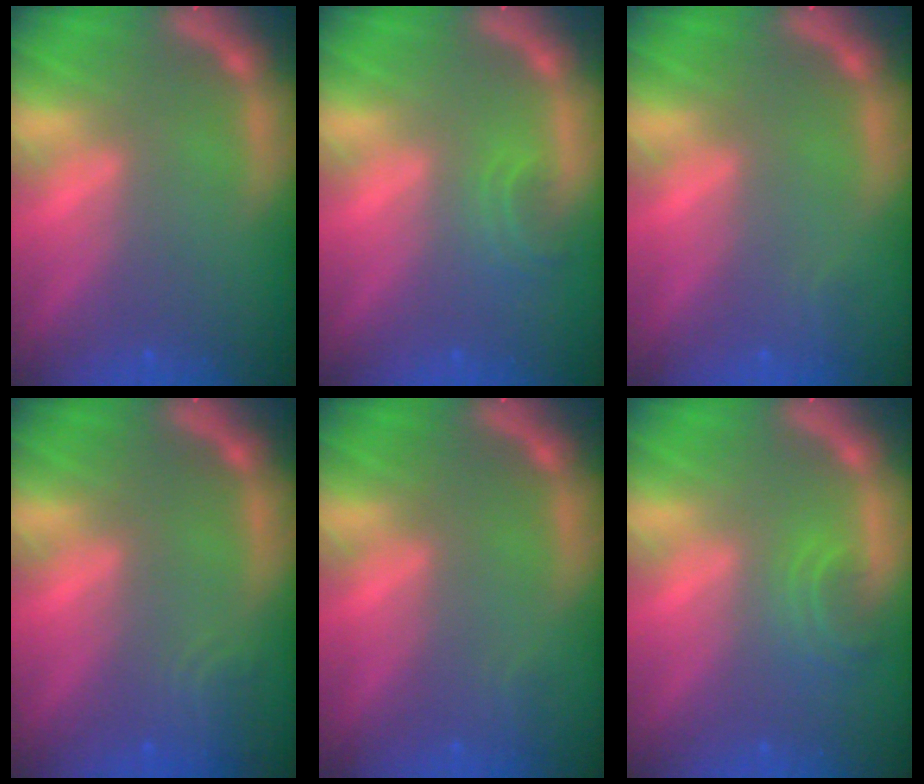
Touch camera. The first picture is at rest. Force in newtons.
{"total": 1.9}
{"total": 0.9}
{"total": 2.4}
{"total": 0.9}
{"total": 2.4}